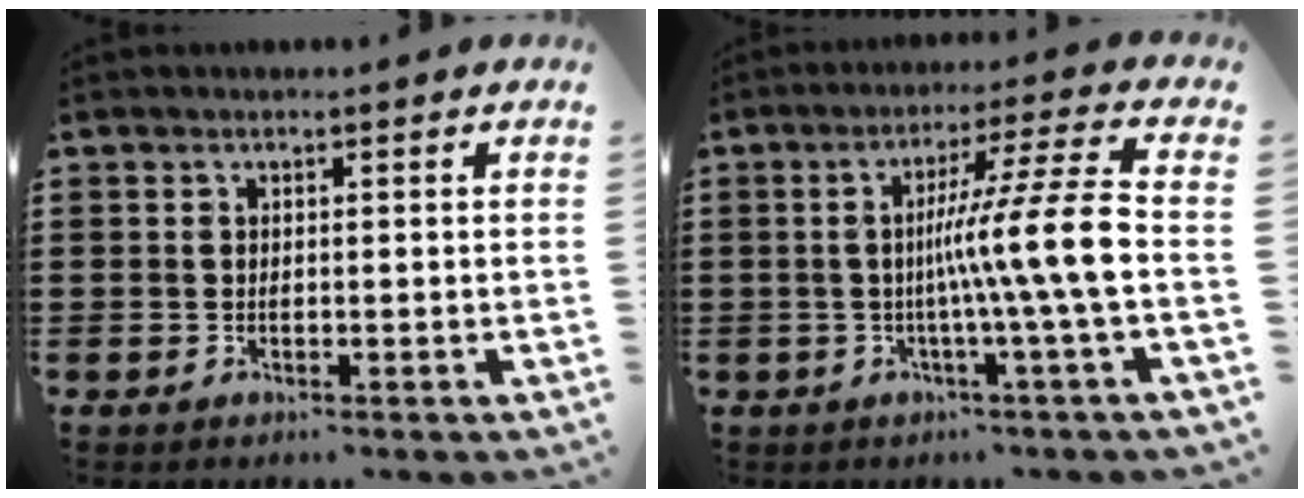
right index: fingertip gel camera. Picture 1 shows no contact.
{"total": 11.6, "force": [-1.0, -0.9, 11.5], "torque": [-0.196, -0.010, -0.028]}